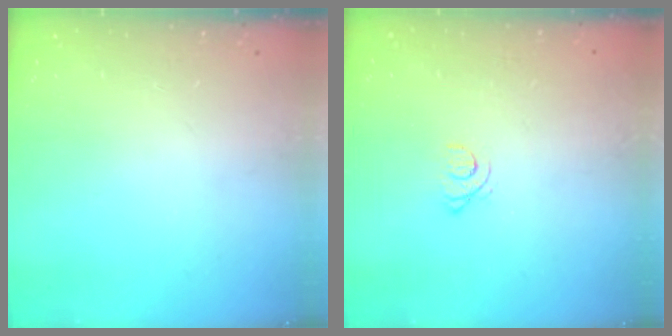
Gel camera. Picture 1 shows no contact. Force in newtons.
{"total": 1.4, "press": 1.4, "slide": 0.2}